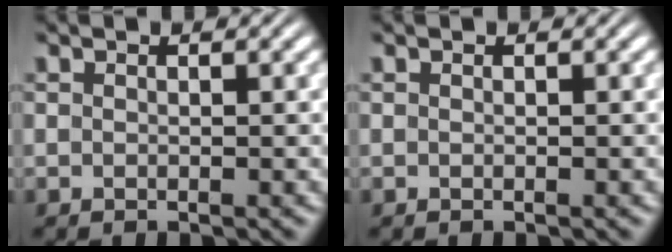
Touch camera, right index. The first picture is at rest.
{"total": 0.0}